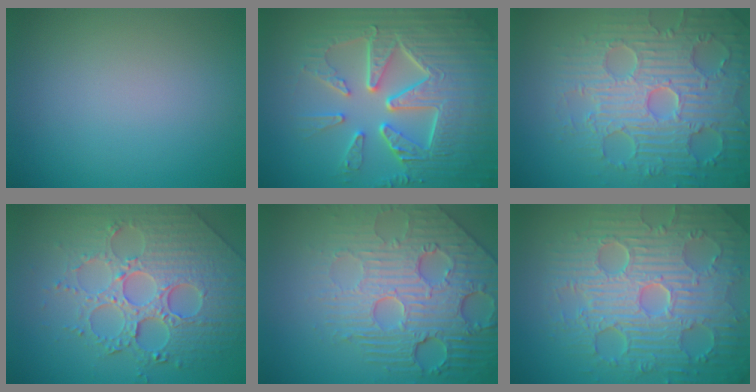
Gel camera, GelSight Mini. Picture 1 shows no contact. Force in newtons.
{"total": 10.1, "press": 6.8, "slide": 7.5}
{"total": 8.4, "press": 6.4, "slide": 5.5}
{"total": 8.1, "press": 6.0, "slide": 5.4}
{"total": 8.6, "press": 5.9, "slide": 6.3}
{"total": 10.7, "press": 7.2, "slide": 7.9}